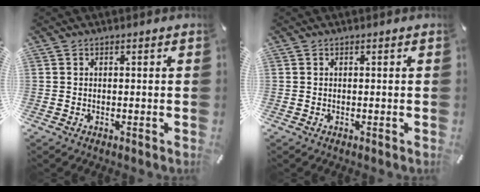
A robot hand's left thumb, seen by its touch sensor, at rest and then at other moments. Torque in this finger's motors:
{"motor_torque": [0.00, 0.00, 0.00, 0.00, 0.00]}